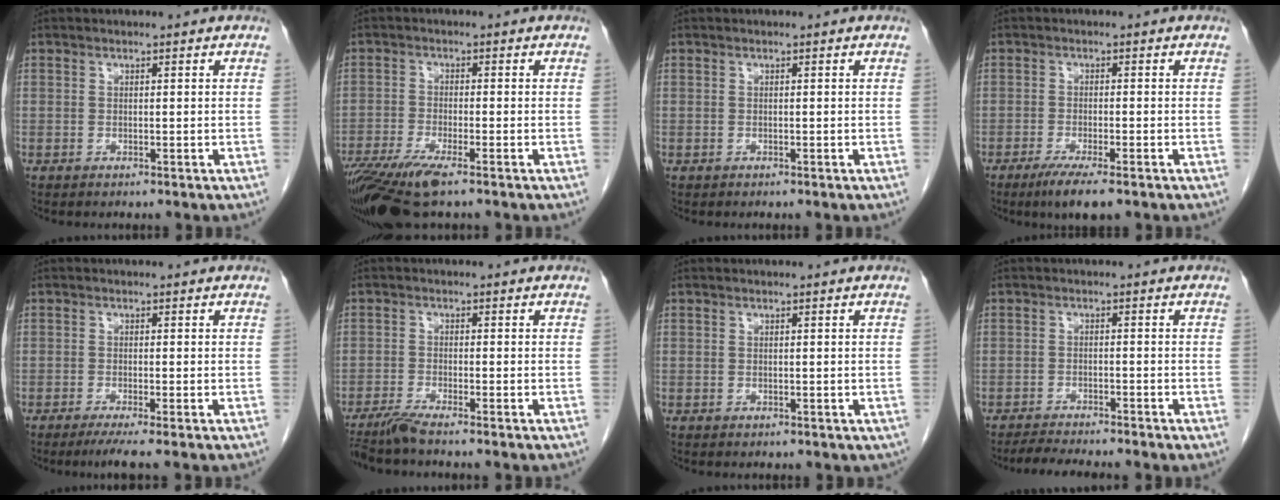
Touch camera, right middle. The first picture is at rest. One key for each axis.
{"total": 9.4, "fx": -6.7, "fy": 1.3, "fz": 6.5, "tx": -0.119, "ty": -0.021, "tz": -0.118}
{"total": 0.0}
{"total": 5.7, "fx": -3.8, "fy": 0.7, "fz": 4.2, "tx": -0.071, "ty": -0.014, "tz": -0.060}
{"total": 3.2, "fx": -2.2, "fy": -0.4, "fz": 2.3, "tx": -0.036, "ty": -0.009, "tz": -0.041}
{"total": 3.6, "fx": -3.1, "fy": -0.8, "fz": 1.7, "tx": -0.037, "ty": -0.013, "tz": -0.065}
{"total": 0.0}
{"total": 4.1, "fx": -3.8, "fy": -0.7, "fz": 1.5, "tx": -0.025, "ty": -0.015, "tz": -0.066}